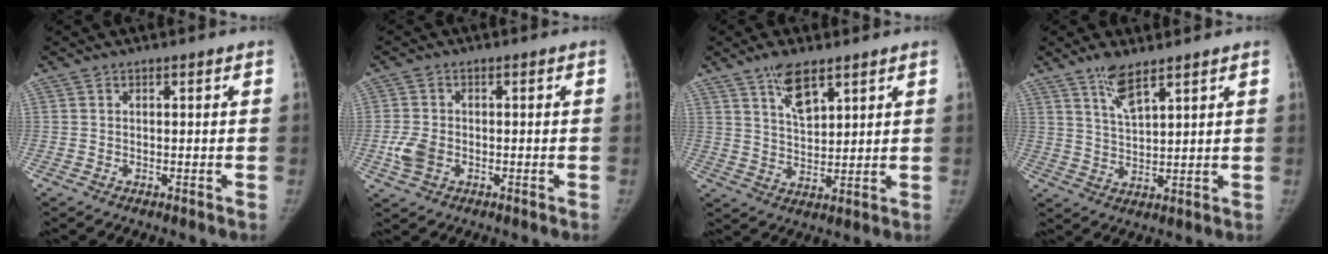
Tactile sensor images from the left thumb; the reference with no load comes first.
{"total": 4.6, "force": [-1.3, 3.2, 2.9], "torque": [-0.063, 0.005, -0.025]}
{"total": 6.7, "force": [4.3, 2.7, 4.4], "torque": [-0.059, -0.031, 0.081]}
{"total": 5.4, "force": [3.9, 1.4, 3.6], "torque": [-0.060, -0.028, 0.078]}